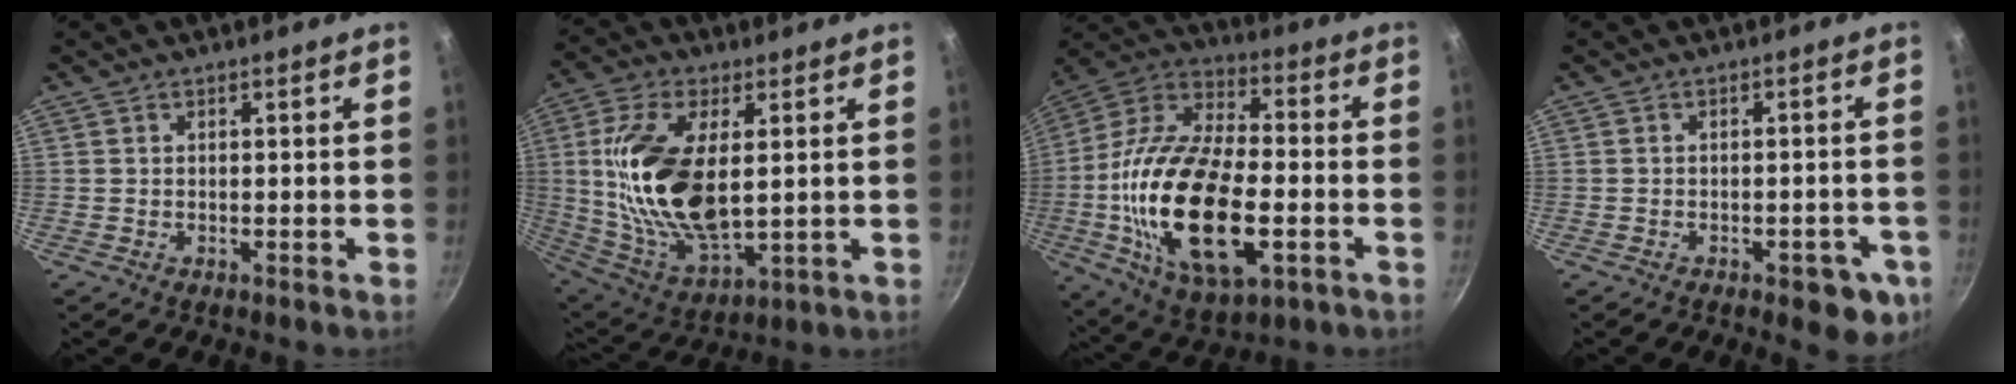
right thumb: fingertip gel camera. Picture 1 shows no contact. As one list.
[{"total": 20.5, "force": [2.2, 10.0, 17.8], "torque": [-0.353, -0.018, 0.050]}, {"total": 27.8, "force": [-5.4, 13.8, 23.5], "torque": [-0.462, 0.008, -0.086]}, {"total": 6.3, "force": [-3.2, 2.7, 4.7], "torque": [-0.040, 0.015, -0.035]}]